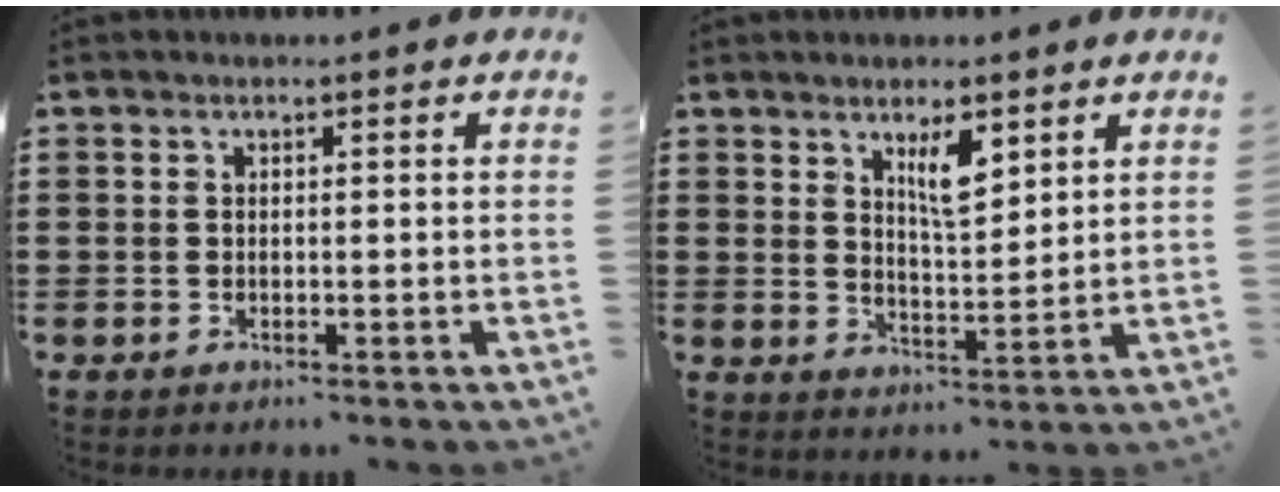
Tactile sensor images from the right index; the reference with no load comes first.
{"total": 5.4, "force": [3.1, 1.7, 4.1], "torque": [-0.071, -0.003, 0.050]}